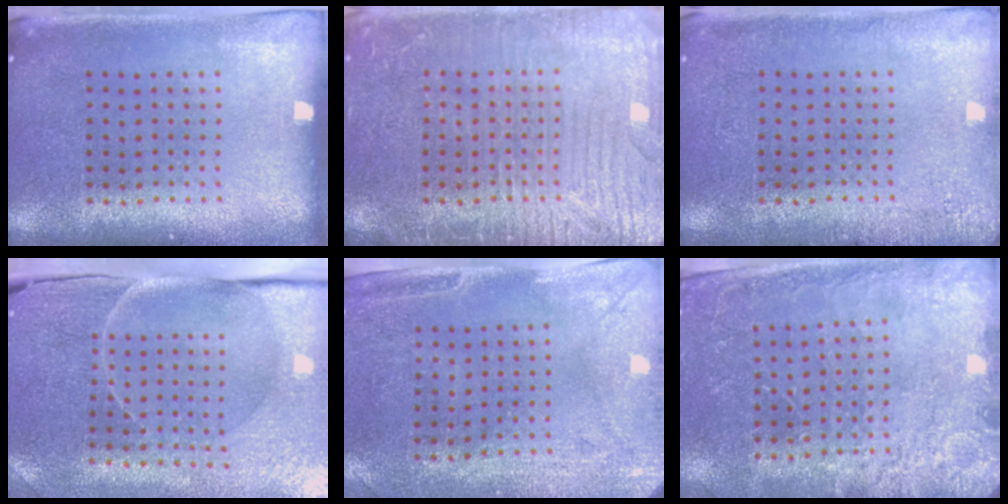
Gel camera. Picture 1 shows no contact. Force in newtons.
{"total": 5.5, "press": 5.4, "slide": 0.7}
{"total": 2.0, "press": 2.0, "slide": 0.3}
{"total": 3.7, "press": 3.6, "slide": 1.1}
{"total": 3.0, "press": 2.4, "slide": 1.8}
{"total": 2.7, "press": 2.6, "slide": 0.3}